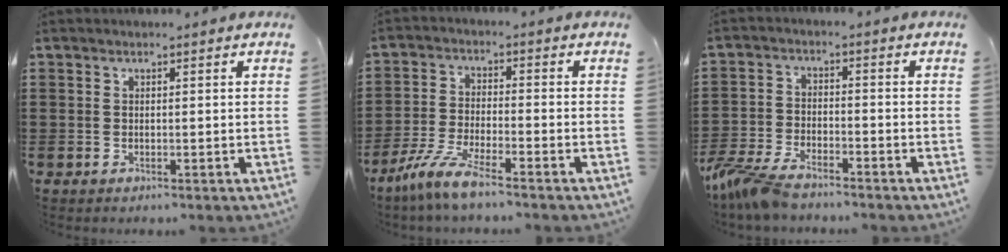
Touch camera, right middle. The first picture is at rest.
{"total": 6.2, "force": [-5.1, 0.1, 3.6], "torque": [-0.098, -0.020, -0.104]}
{"total": 6.0, "force": [-5.2, 1.1, 2.6], "torque": [-0.083, -0.011, -0.108]}